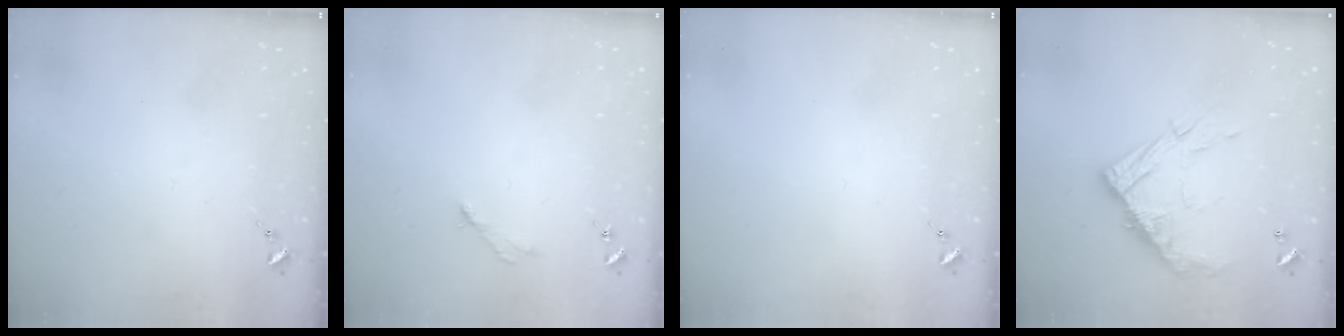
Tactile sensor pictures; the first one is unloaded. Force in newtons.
{"total": 2.5, "press": 2.5, "slide": 0.3}
{"total": 0.0}
{"total": 12.5, "press": 12.5, "slide": 1.0}